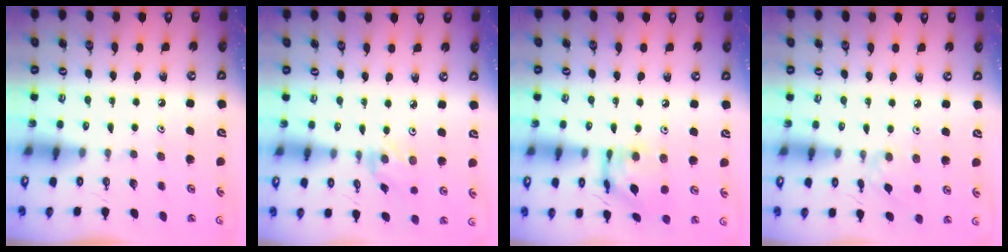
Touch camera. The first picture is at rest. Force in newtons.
{"total": 0.8, "press": 0.6, "slide": 0.5}
{"total": 12.2, "press": 12.2, "slide": 1.1}
{"total": 1.8, "press": 1.8, "slide": 0.3}